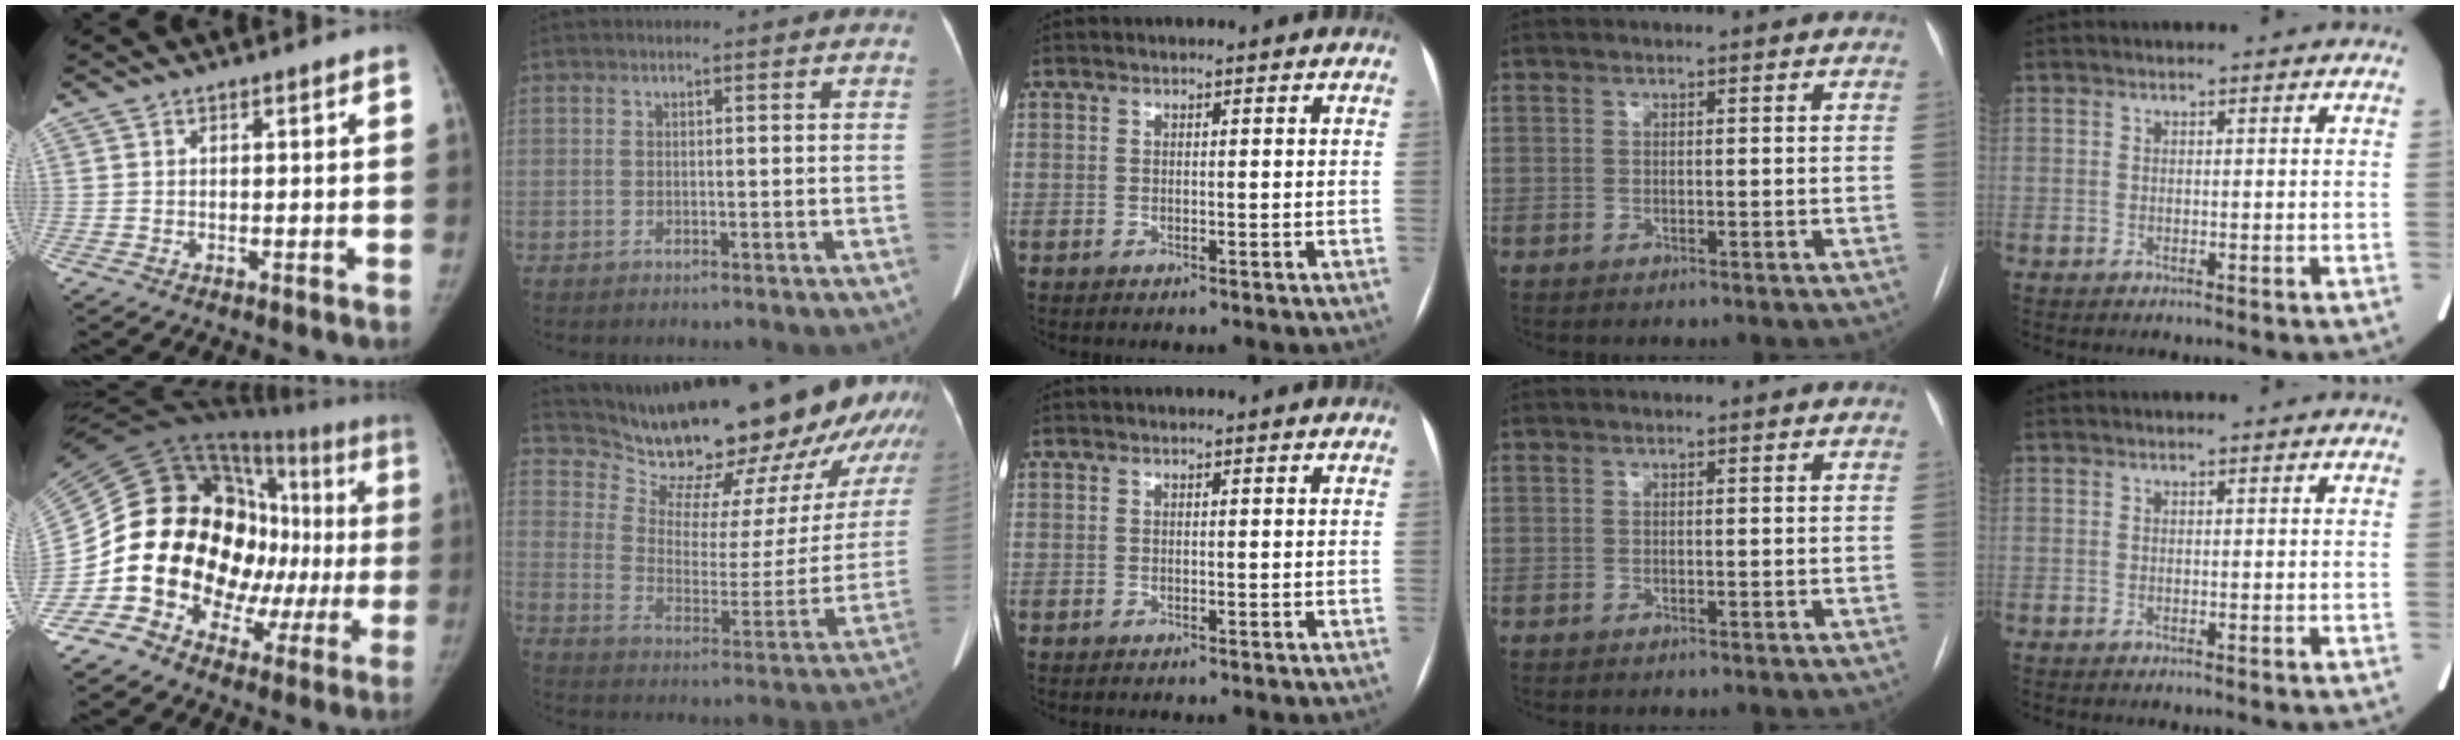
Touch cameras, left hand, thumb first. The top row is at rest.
{"thumb": {"total": 27.5, "force": [-3.4, 18.4, 20.1], "torque": [-0.292, 0.083, -0.050]}, "index": {"total": 29.4, "force": [26.0, 6.0, 12.3], "torque": [-0.190, -0.106, 0.338]}}